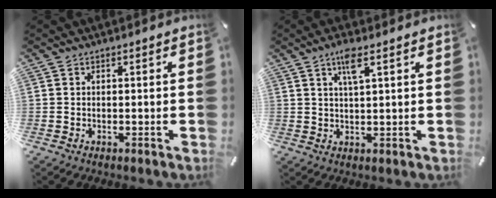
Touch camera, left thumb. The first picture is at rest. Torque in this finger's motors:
{"motor_torque": [0.81, 0.93, 0.64, -0.73, 0.23]}